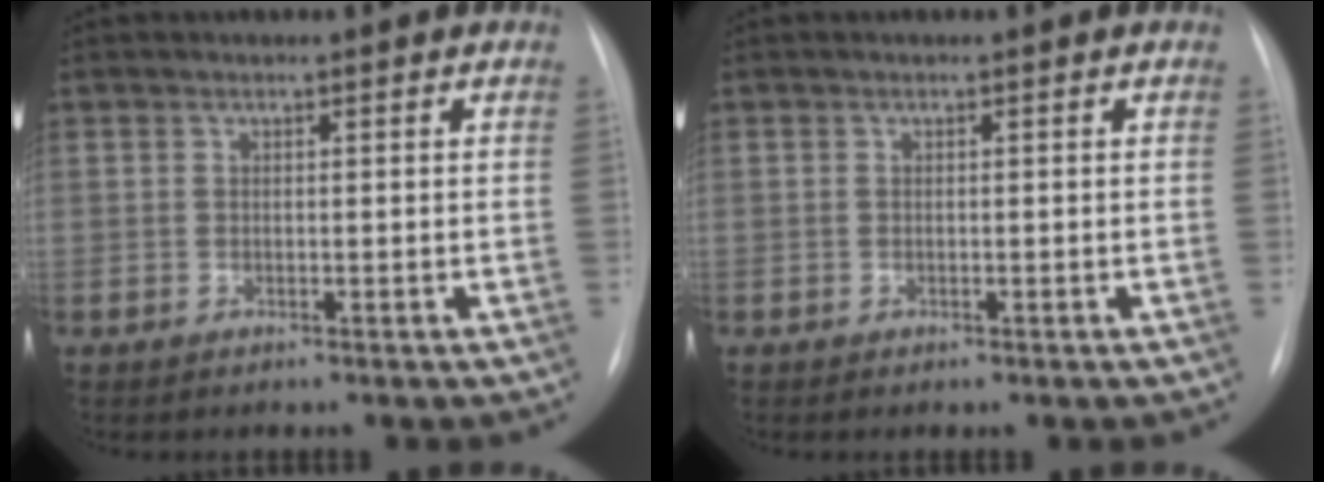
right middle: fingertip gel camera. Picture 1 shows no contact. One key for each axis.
{"total": 0.0}